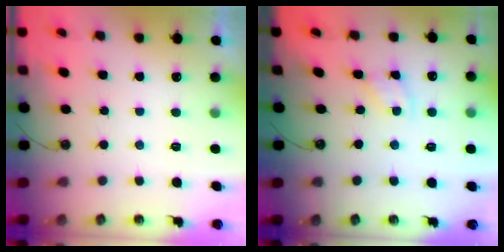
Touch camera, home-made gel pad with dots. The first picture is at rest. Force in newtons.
{"total": 1.7, "press": 1.7, "slide": 0.3}